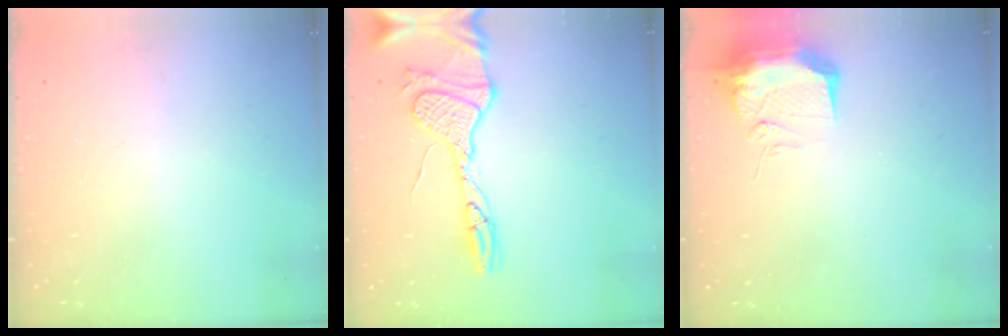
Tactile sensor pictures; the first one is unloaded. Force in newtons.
{"total": 16.0, "press": 15.9, "slide": 1.6}
{"total": 16.8, "press": 12.6, "slide": 11.1}